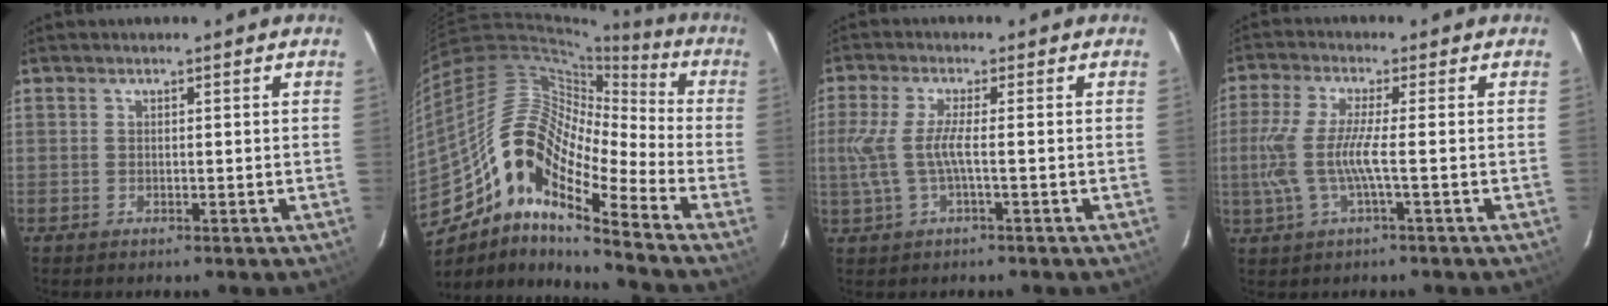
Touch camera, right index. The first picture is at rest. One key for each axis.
{"total": 17.1, "fx": -9.5, "fy": 5.1, "fz": 13.3, "tx": -0.214, "ty": -0.001, "tz": -0.199}
{"total": 5.9, "fx": -0.8, "fy": 0.5, "fz": 5.8, "tx": -0.132, "ty": -0.004, "tz": -0.012}
{"total": 7.8, "fx": -1.3, "fy": 0.3, "fz": 7.7, "tx": -0.175, "ty": -0.005, "tz": -0.021}